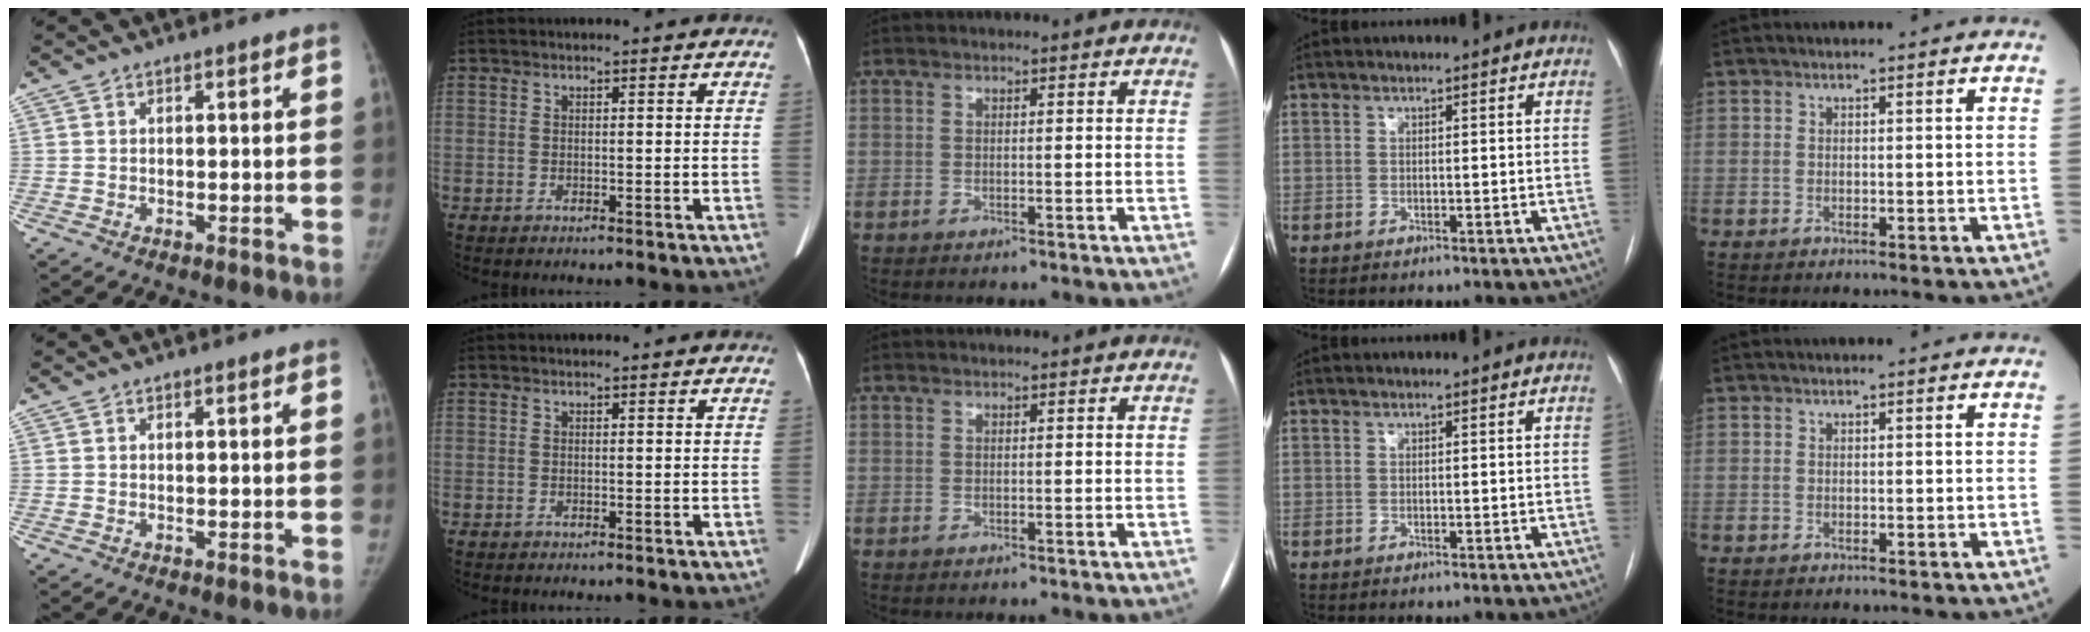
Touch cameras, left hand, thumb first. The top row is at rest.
{}